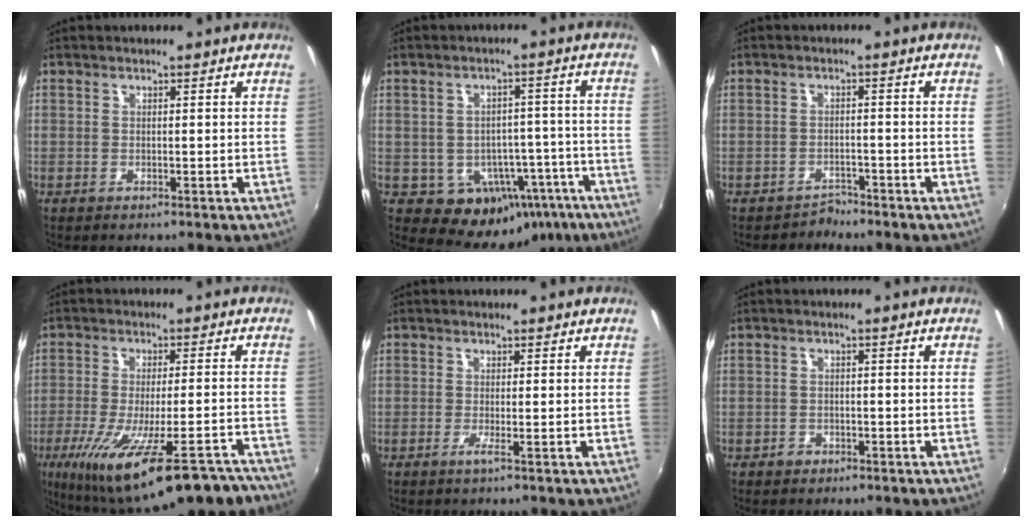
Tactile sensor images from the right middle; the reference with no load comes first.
{"total": 13.0, "force": [-6.6, 10.0, 5.0], "torque": [-0.086, 0.027, -0.050]}
{"total": 2.2, "force": [-2.0, 0.8, -0.4], "torque": [0.005, 0.002, -0.034]}
{"total": 21.4, "force": [-14.6, 5.1, 14.8], "torque": [-0.266, -0.071, -0.209]}
{"total": 1.0, "force": [-0.3, -0.4, 0.8], "torque": [-0.017, -0.006, -0.008]}
{"total": 1.5, "force": [-0.9, 1.1, 0.2], "torque": [-0.007, 0.000, -0.013]}